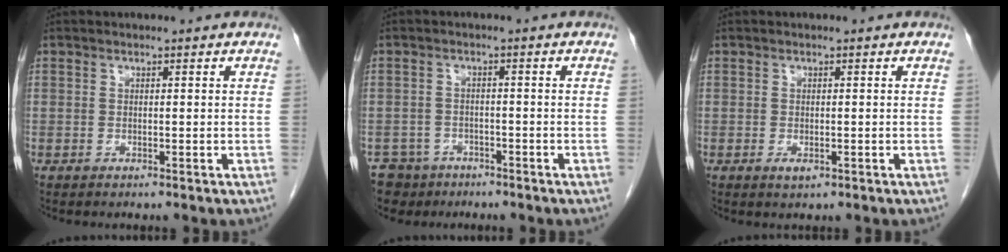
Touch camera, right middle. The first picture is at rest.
{"total": 5.5, "force": [-4.1, 3.7, -0.2], "torque": [0.003, 0.002, -0.068]}
{"total": 1.3, "force": [-0.5, 0.6, 1.0], "torque": [-0.017, -0.003, -0.003]}